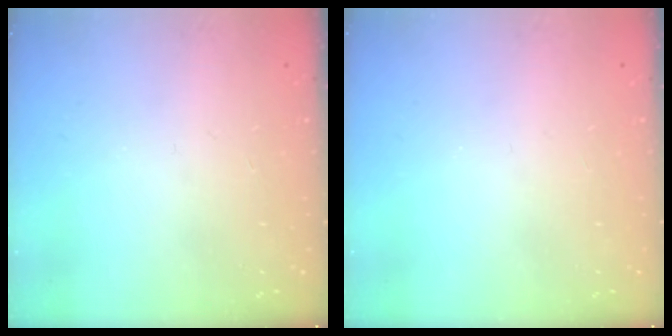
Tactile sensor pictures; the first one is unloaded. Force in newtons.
{"total": 0.0}